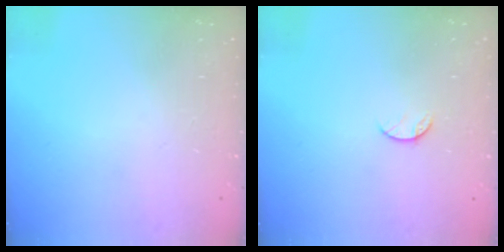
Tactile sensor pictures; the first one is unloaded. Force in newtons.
{"total": 6.0, "press": 5.9, "slide": 0.6}